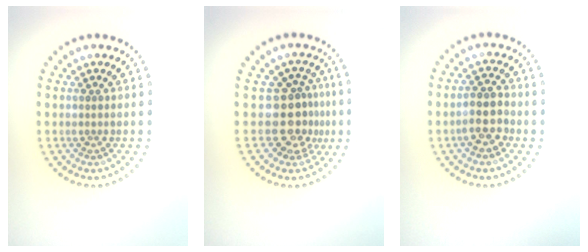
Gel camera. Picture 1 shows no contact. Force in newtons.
{"total": 3.5, "press": 2.6, "slide": 2.4}
{"total": 2.8, "press": 2.7, "slide": 0.9}